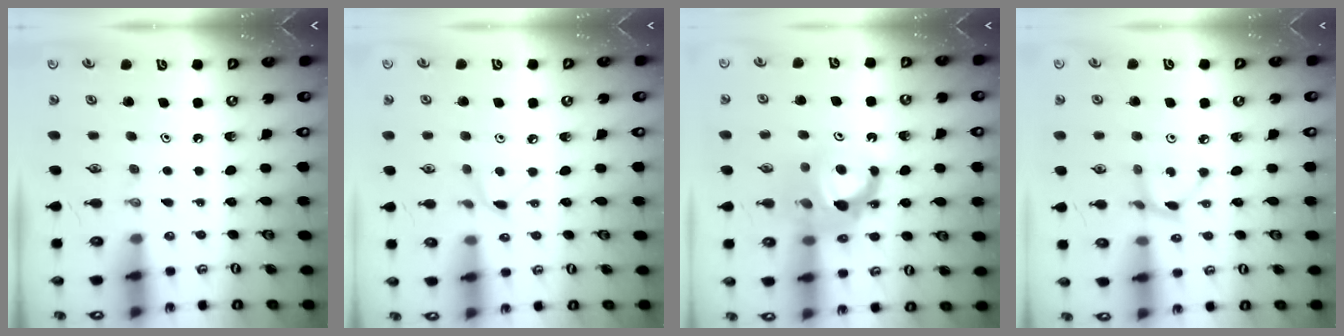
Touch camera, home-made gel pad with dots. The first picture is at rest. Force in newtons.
{"total": 4.5, "press": 4.5, "slide": 0.6}
{"total": 12.1, "press": 12.0, "slide": 1.9}
{"total": 3.1, "press": 3.1, "slide": 0.1}